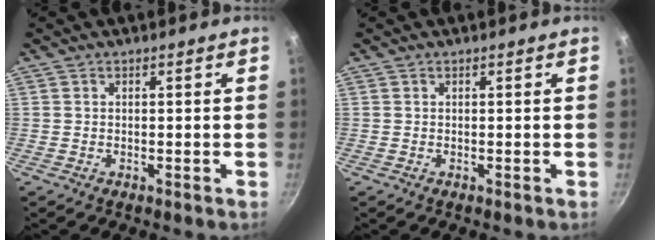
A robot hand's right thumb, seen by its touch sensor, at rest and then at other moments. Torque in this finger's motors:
{"motor_torque": [-0.44, -0.53, 0.18, -0.03, -0.01]}